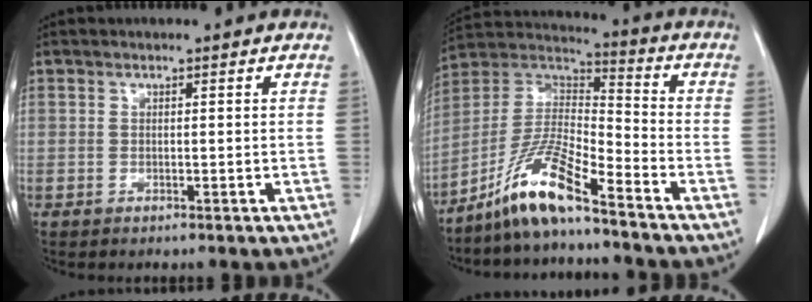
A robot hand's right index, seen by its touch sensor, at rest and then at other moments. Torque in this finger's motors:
{"motor_torque": [0.72, -0.67, 0.52, 0.18]}